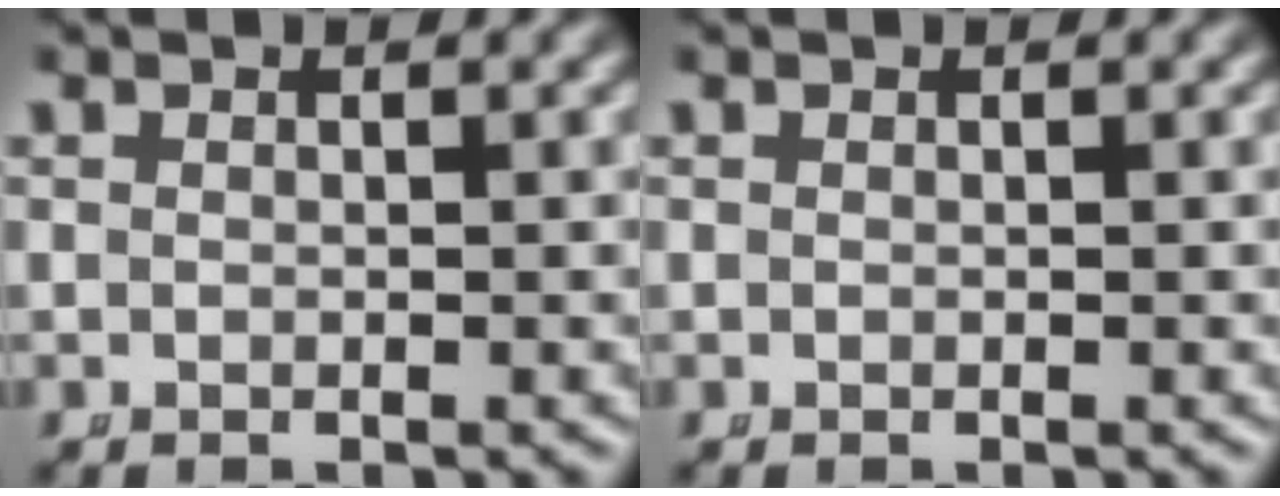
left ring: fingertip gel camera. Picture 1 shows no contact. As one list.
[{"total": 0.0}]